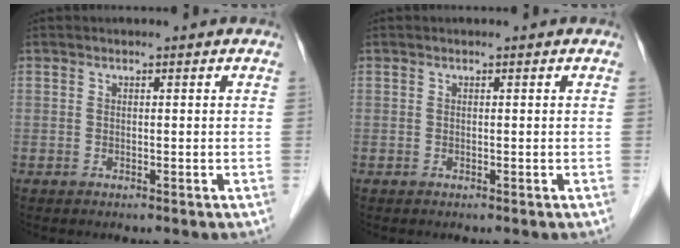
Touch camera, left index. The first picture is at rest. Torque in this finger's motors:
{"motor_torque": [0.01, 0.00, -0.01, 0.00]}